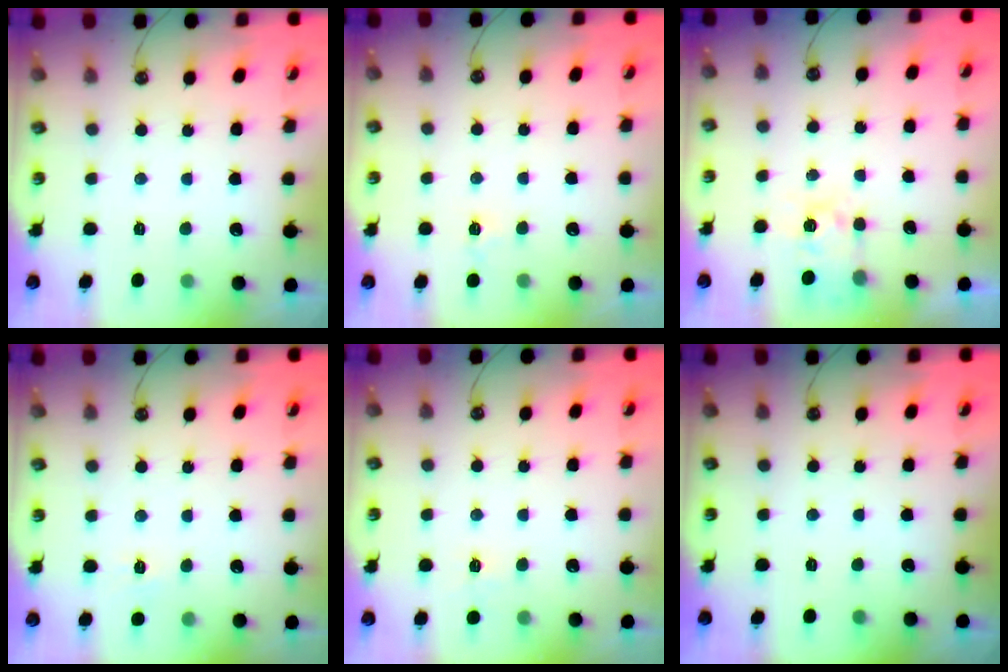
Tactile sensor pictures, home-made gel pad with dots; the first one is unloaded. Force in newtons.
{"total": 3.2, "press": 3.2, "slide": 0.6}
{"total": 5.0, "press": 5.0, "slide": 0.5}
{"total": 4.8, "press": 4.8, "slide": 0.6}
{"total": 2.9, "press": 2.9, "slide": 0.4}
{"total": 0.0}